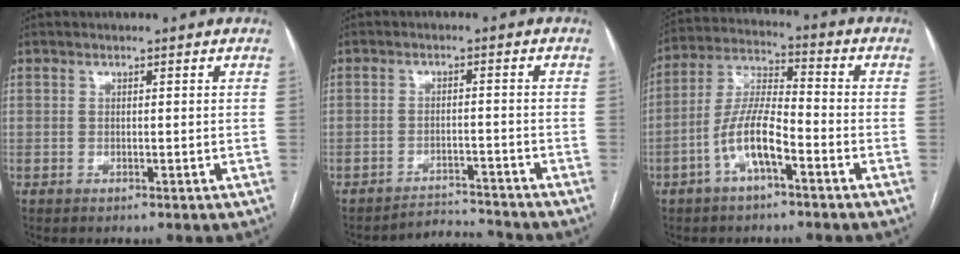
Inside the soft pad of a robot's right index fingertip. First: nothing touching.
{"total": 4.8, "force": [-4.5, -0.8, -1.4], "torque": [0.025, 0.002, -0.070]}
{"total": 9.2, "force": [-4.1, 2.2, 8.0], "torque": [-0.170, 0.016, -0.076]}